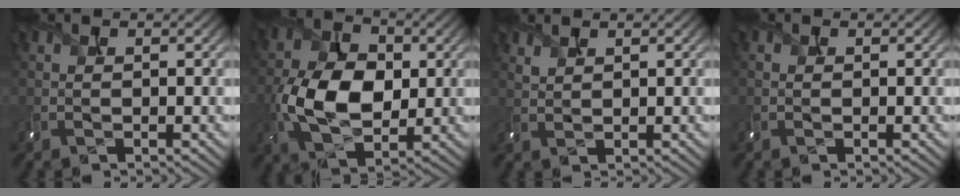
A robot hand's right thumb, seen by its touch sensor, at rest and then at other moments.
{"total": 9.5, "force": [-1.0, 6.4, 7.0], "torque": [-0.156, -0.003, -0.017]}
{"total": 1.4, "force": [1.3, 0.2, 0.2], "torque": [-0.009, 0.003, 0.034]}
{"total": 0.0}